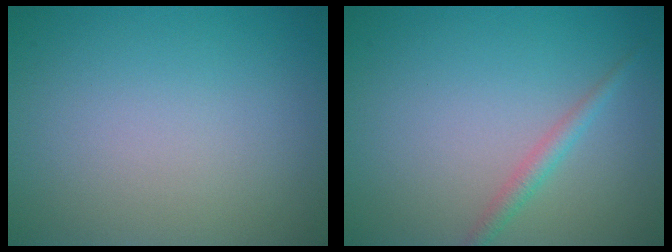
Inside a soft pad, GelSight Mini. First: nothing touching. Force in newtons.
{"total": 1.6, "press": 1.6, "slide": 0.0}